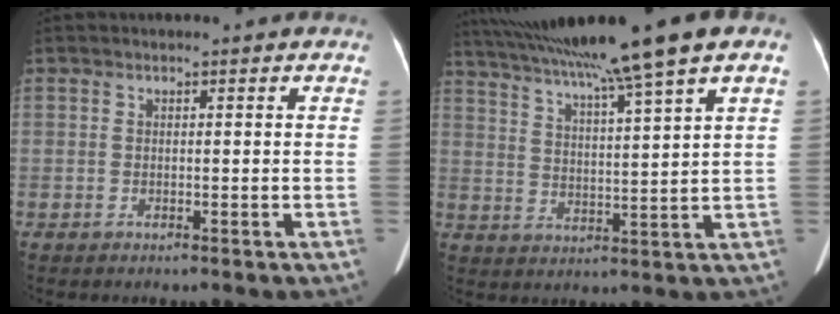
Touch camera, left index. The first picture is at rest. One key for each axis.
{"total": 16.3, "fx": 12.3, "fy": -1.8, "fz": 10.5, "tx": -0.177, "ty": 0.019, "tz": 0.191}